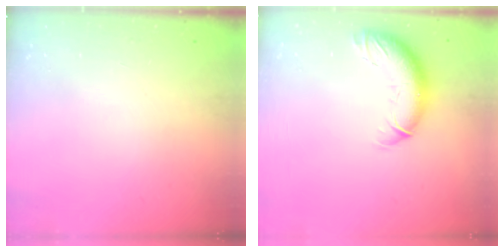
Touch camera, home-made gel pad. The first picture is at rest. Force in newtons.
{"total": 12.0, "press": 11.7, "slide": 3.0}